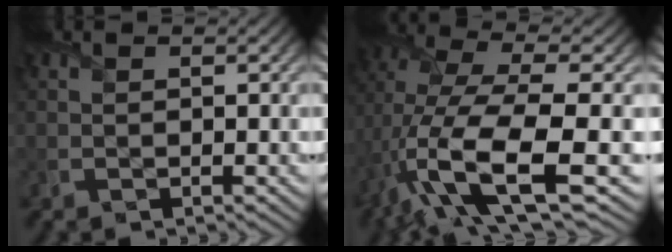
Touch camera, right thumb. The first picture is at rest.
{"total": 14.0, "force": [-3.8, 5.6, 12.3], "torque": [-0.273, -0.018, -0.066]}